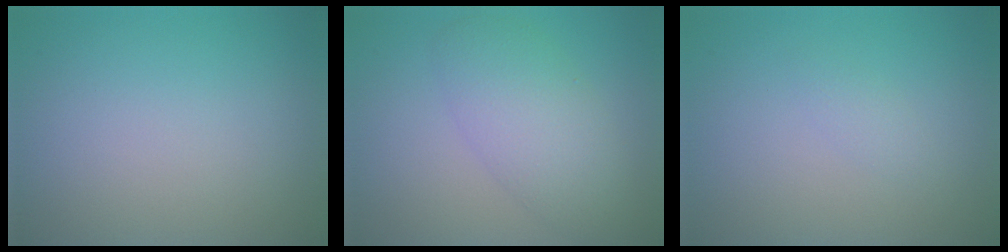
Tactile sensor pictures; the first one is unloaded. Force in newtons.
{"total": 5.0, "press": 5.0, "slide": 0.2}
{"total": 0.9, "press": 0.9, "slide": 0.0}